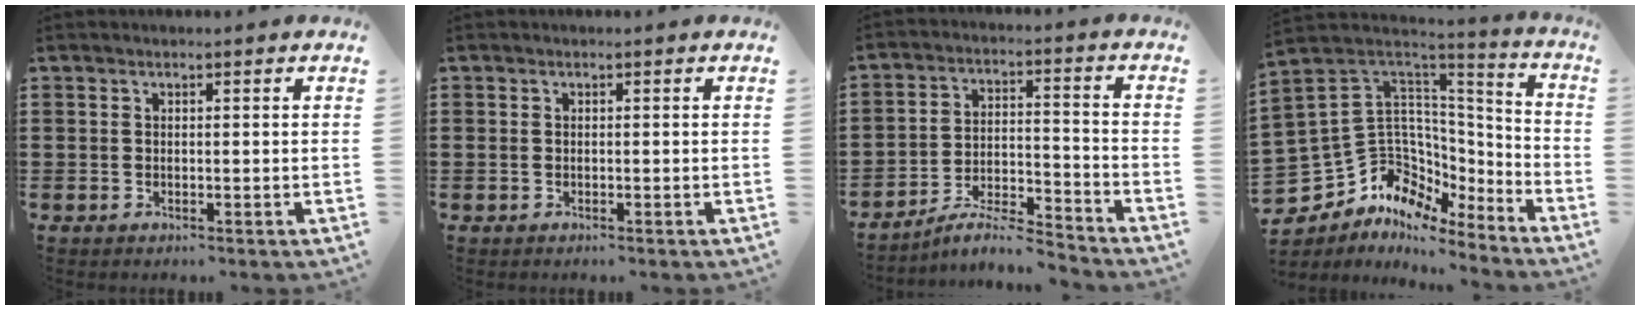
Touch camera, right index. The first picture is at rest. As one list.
[{"total": 0.0}, {"total": 6.6, "force": [-6.0, 0.6, 2.5], "torque": [-0.050, -0.002, -0.118]}, {"total": 9.8, "force": [-3.5, 8.5, 3.3], "torque": [-0.109, -0.023, -0.063]}]